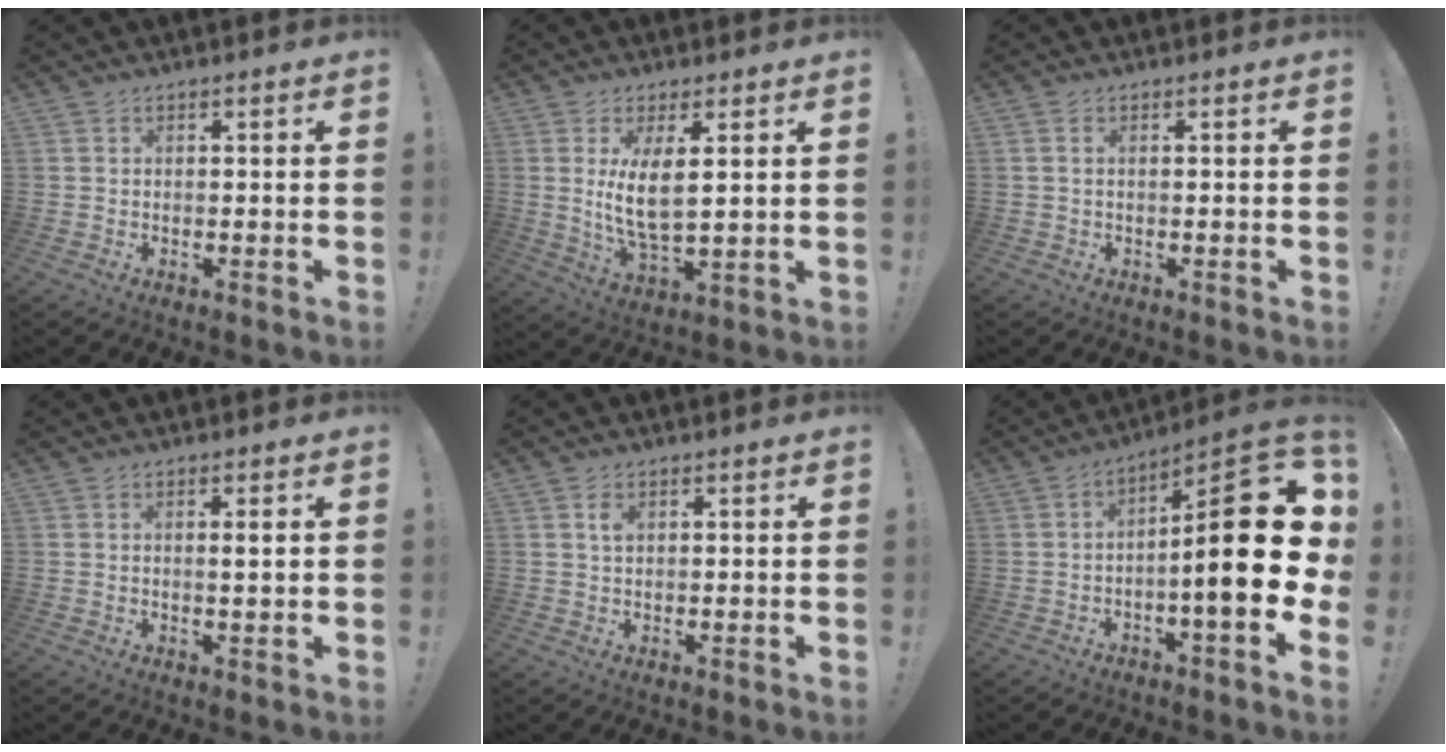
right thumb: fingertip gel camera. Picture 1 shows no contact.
{"total": 9.5, "force": [2.4, 3.0, 8.7], "torque": [-0.176, -0.020, 0.040]}
{"total": 1.6, "force": [0.0, -0.3, 1.6], "torque": [-0.030, -0.002, -0.001]}
{"total": 2.0, "force": [0.4, 0.1, 1.9], "torque": [-0.029, -0.004, 0.003]}
{"total": 1.8, "force": [0.8, 1.1, 1.2], "torque": [-0.016, -0.001, 0.012]}
{"total": 23.4, "force": [-1.1, 6.8, 22.4], "torque": [-0.325, 0.015, -0.013]}